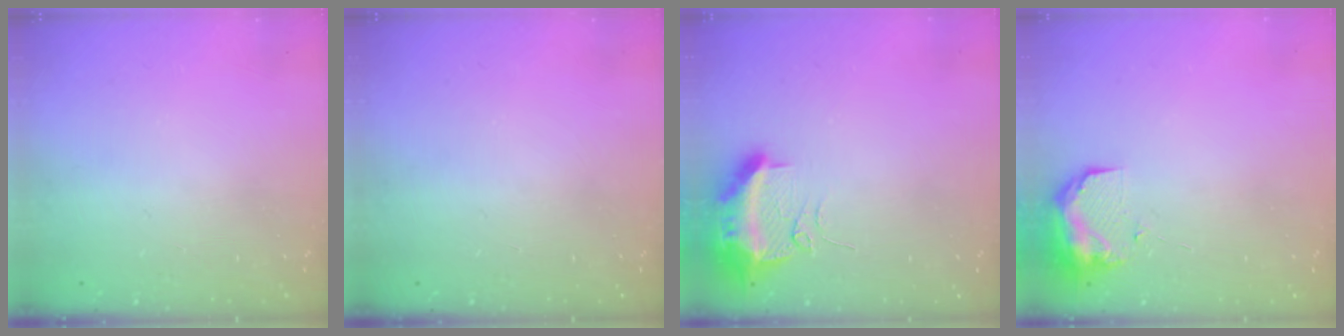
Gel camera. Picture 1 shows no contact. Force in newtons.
{"total": 0.0}
{"total": 11.6, "press": 11.5, "slide": 1.3}
{"total": 9.3, "press": 9.2, "slide": 0.7}